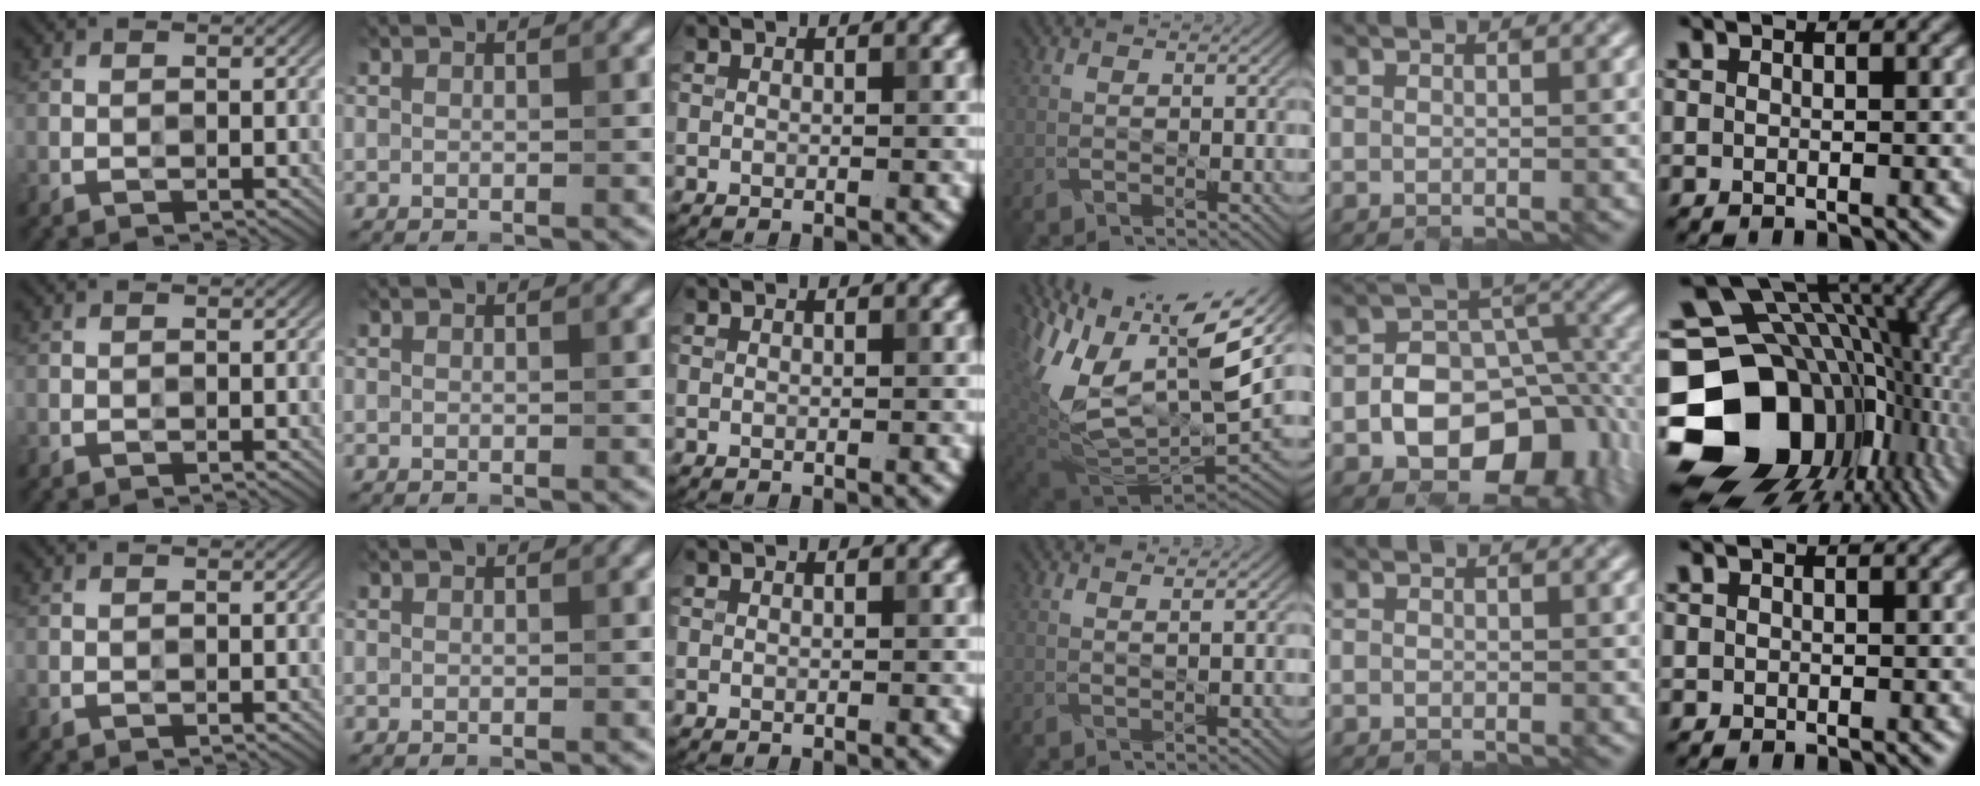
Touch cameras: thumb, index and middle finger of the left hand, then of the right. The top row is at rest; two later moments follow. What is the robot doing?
{"motion": "close", "object": "sandwich press"}